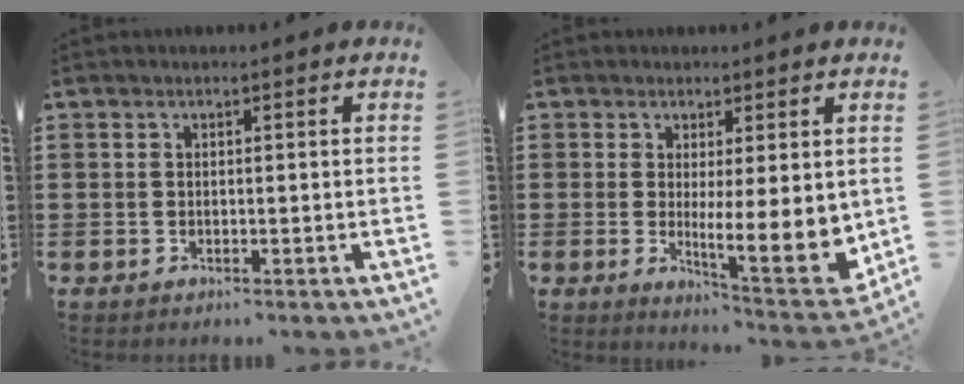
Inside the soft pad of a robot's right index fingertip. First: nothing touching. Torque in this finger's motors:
{"motor_torque": [2.14, 0.00, 0.78, 0.13]}